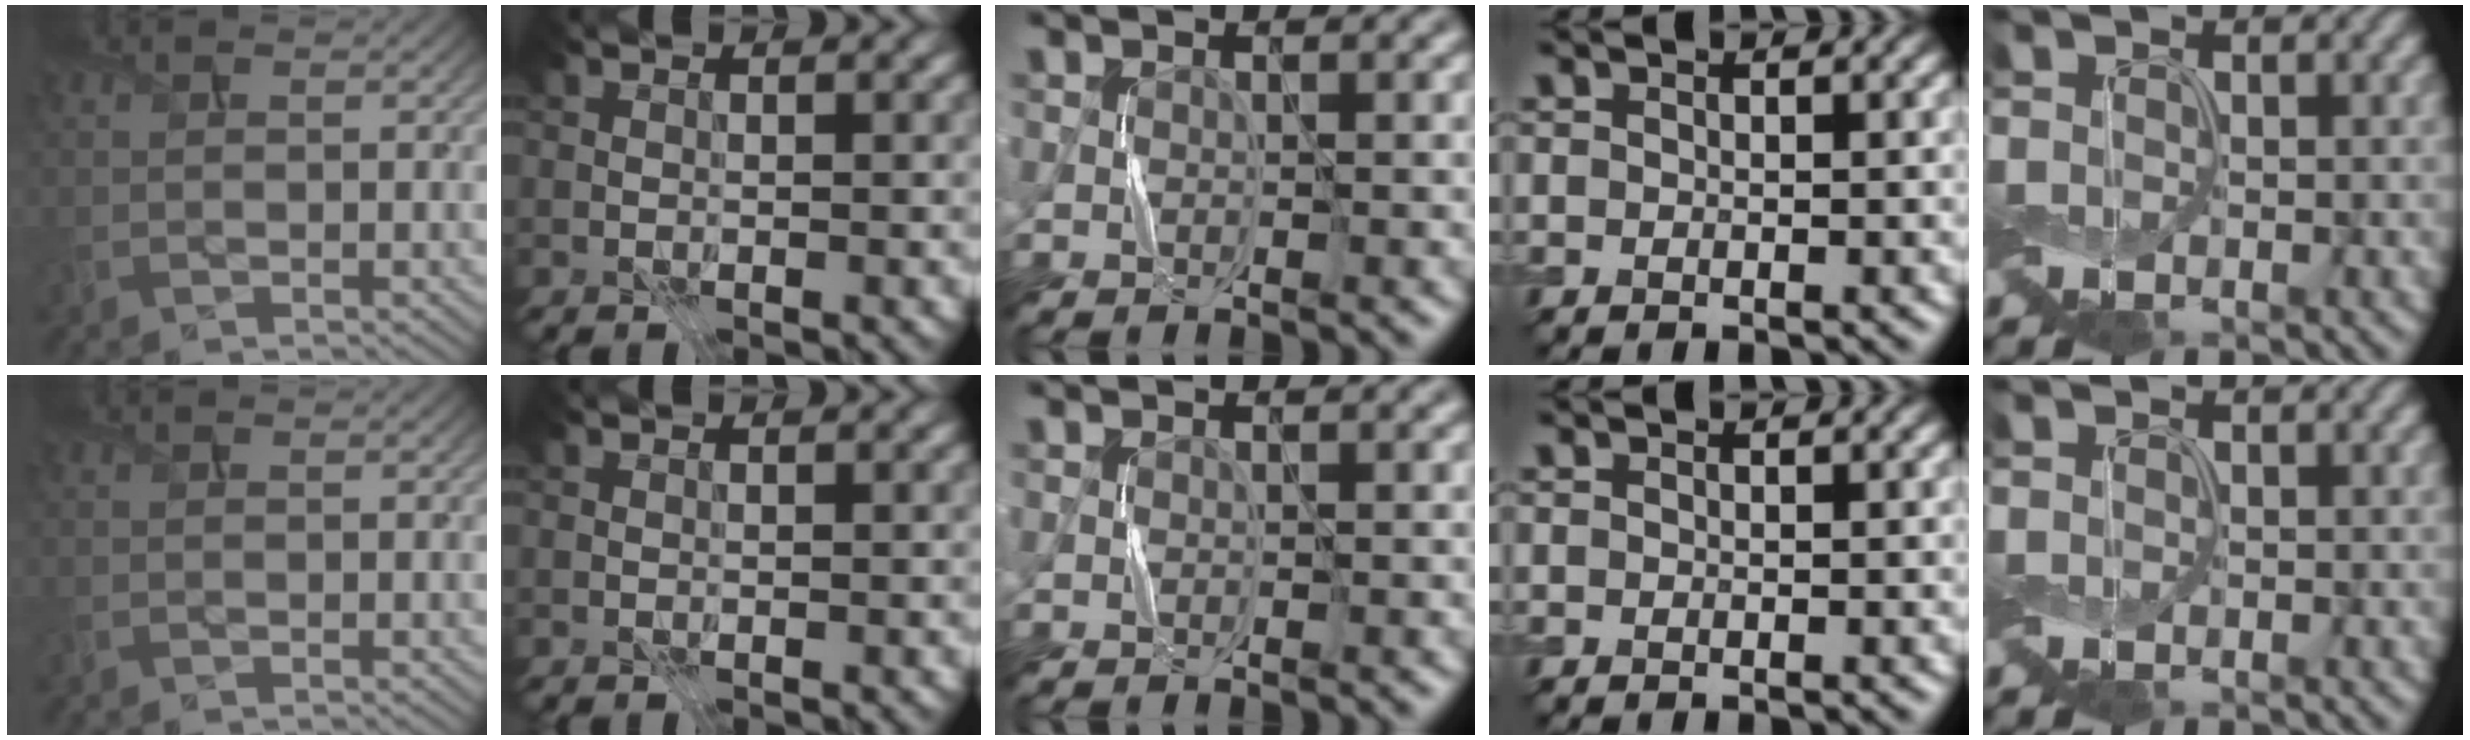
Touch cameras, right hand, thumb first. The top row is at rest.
{}